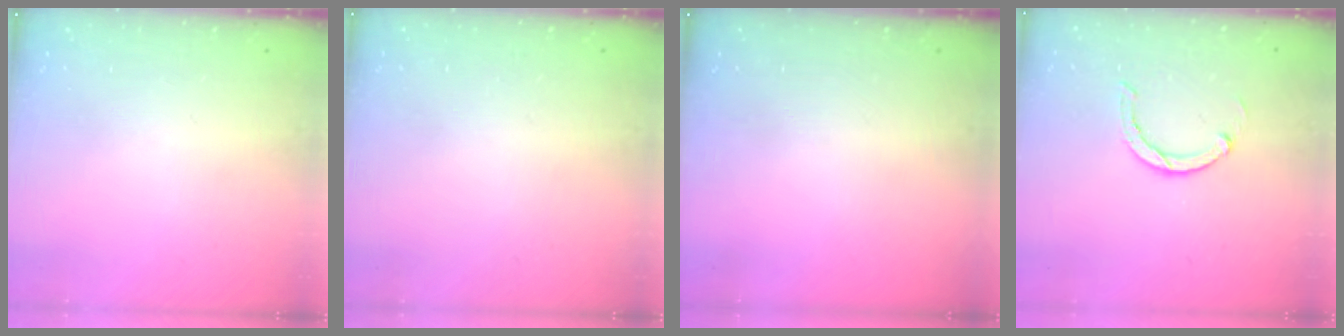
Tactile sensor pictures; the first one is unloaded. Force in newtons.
{"total": 2.4, "press": 2.4, "slide": 0.2}
{"total": 0.0}
{"total": 3.1, "press": 3.1, "slide": 0.1}